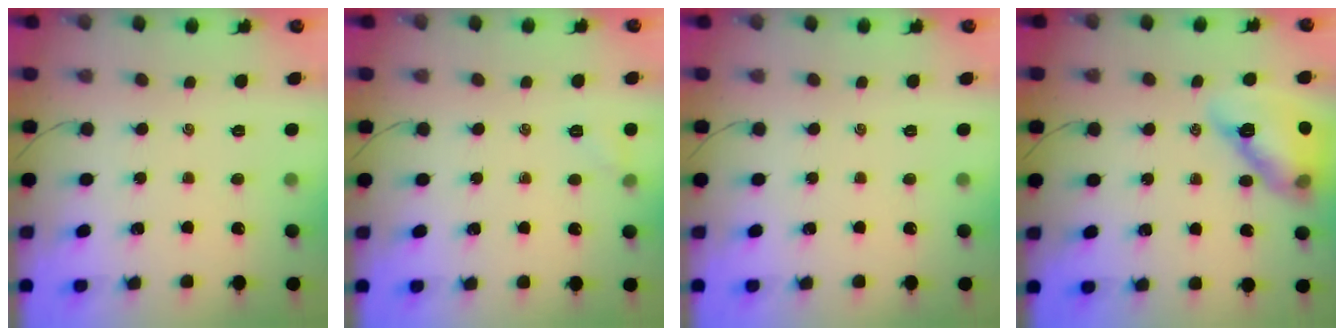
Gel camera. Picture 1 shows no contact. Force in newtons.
{"total": 4.1, "press": 3.9, "slide": 1.3}
{"total": 0.0}
{"total": 15.7, "press": 15.1, "slide": 4.2}